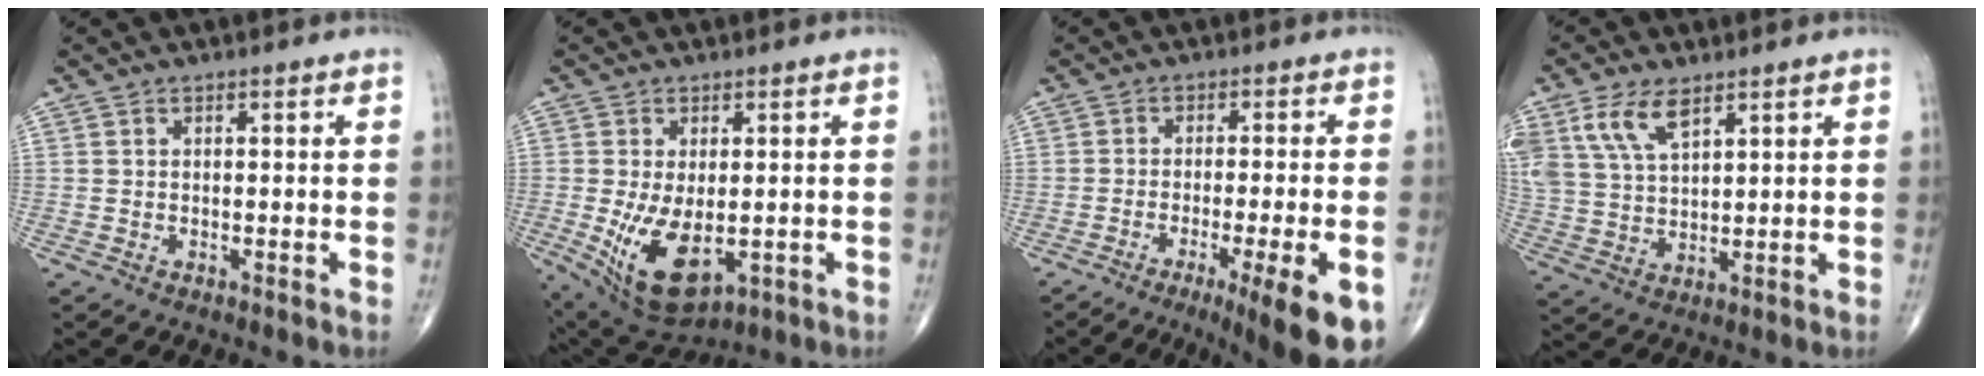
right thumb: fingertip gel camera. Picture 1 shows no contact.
{"total": 11.8, "force": [-2.2, 6.2, 9.8], "torque": [-0.167, -0.019, -0.015]}
{"total": 14.2, "force": [-7.4, 2.0, 12.0], "torque": [-0.123, -0.001, -0.107]}
{"total": 9.2, "force": [5.2, 4.5, 6.1], "torque": [-0.124, -0.011, 0.110]}